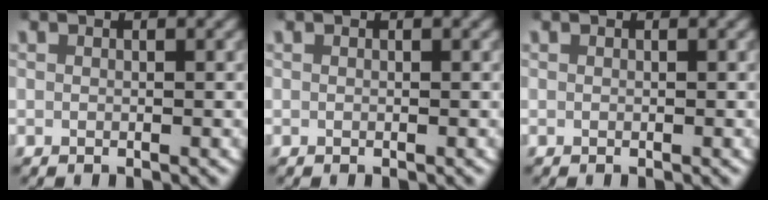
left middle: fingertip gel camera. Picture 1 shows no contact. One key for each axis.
{"total": 0.0}
{"total": 0.0}